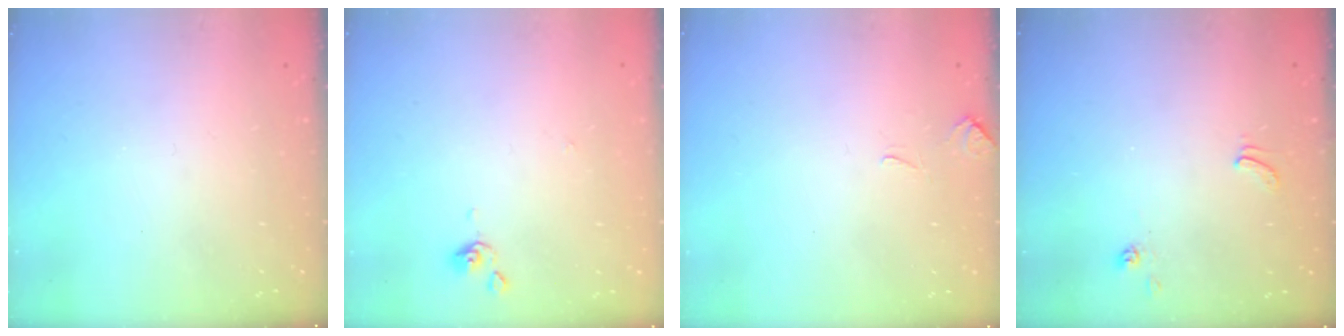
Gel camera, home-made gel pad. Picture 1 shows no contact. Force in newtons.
{"total": 0.0}
{"total": 1.1, "press": 1.0, "slide": 0.4}
{"total": 2.3, "press": 2.3, "slide": 0.4}